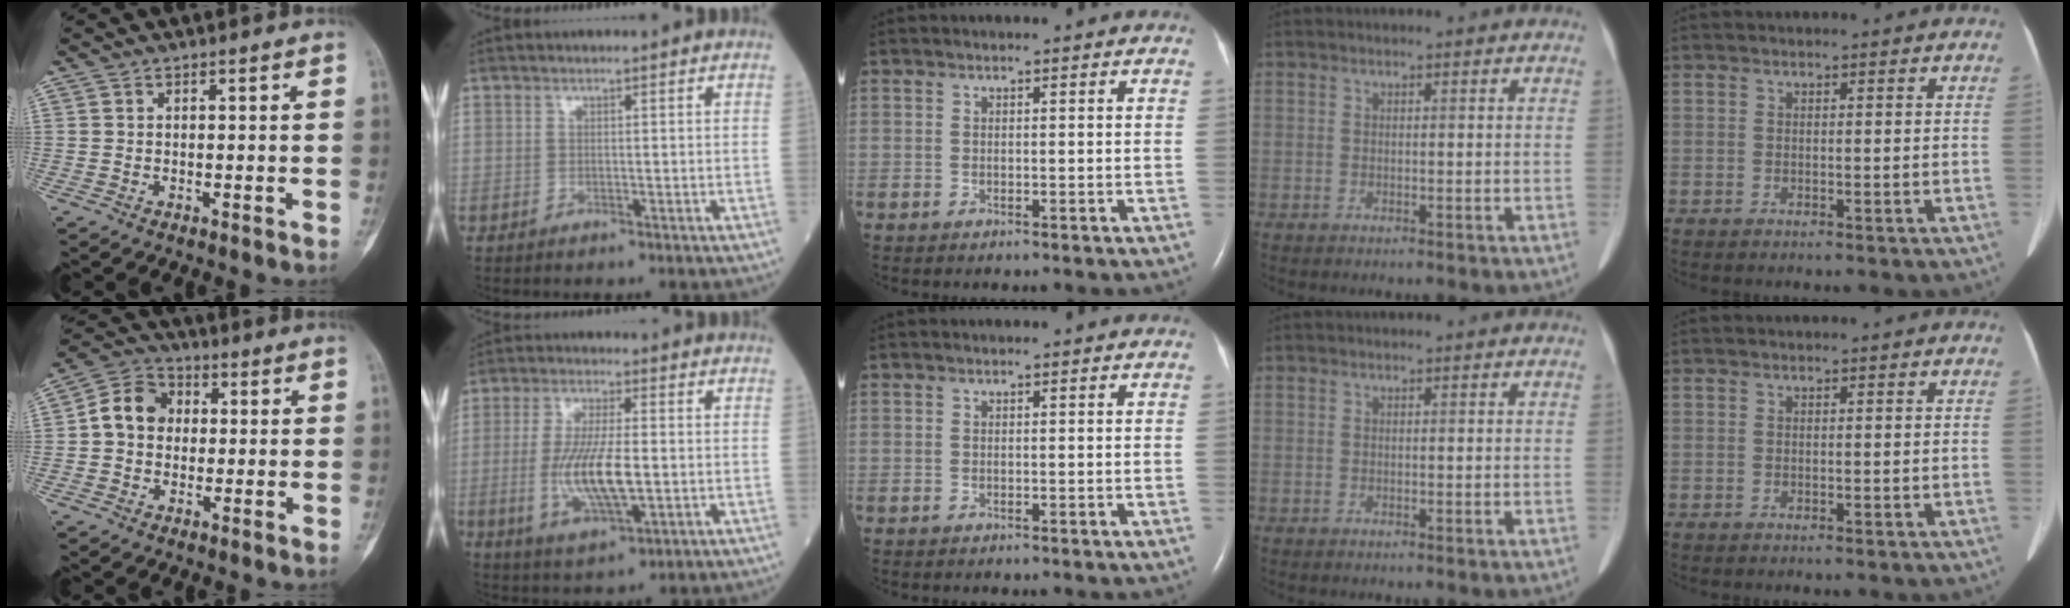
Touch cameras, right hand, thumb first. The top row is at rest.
{"thumb": {"total": 8.4, "force": [0.4, 7.0, 4.6], "torque": [-0.065, 0.024, -0.007]}, "index": {"total": 10.7, "force": [-1.3, 2.5, 10.4], "torque": [-0.212, -0.010, -0.020]}}